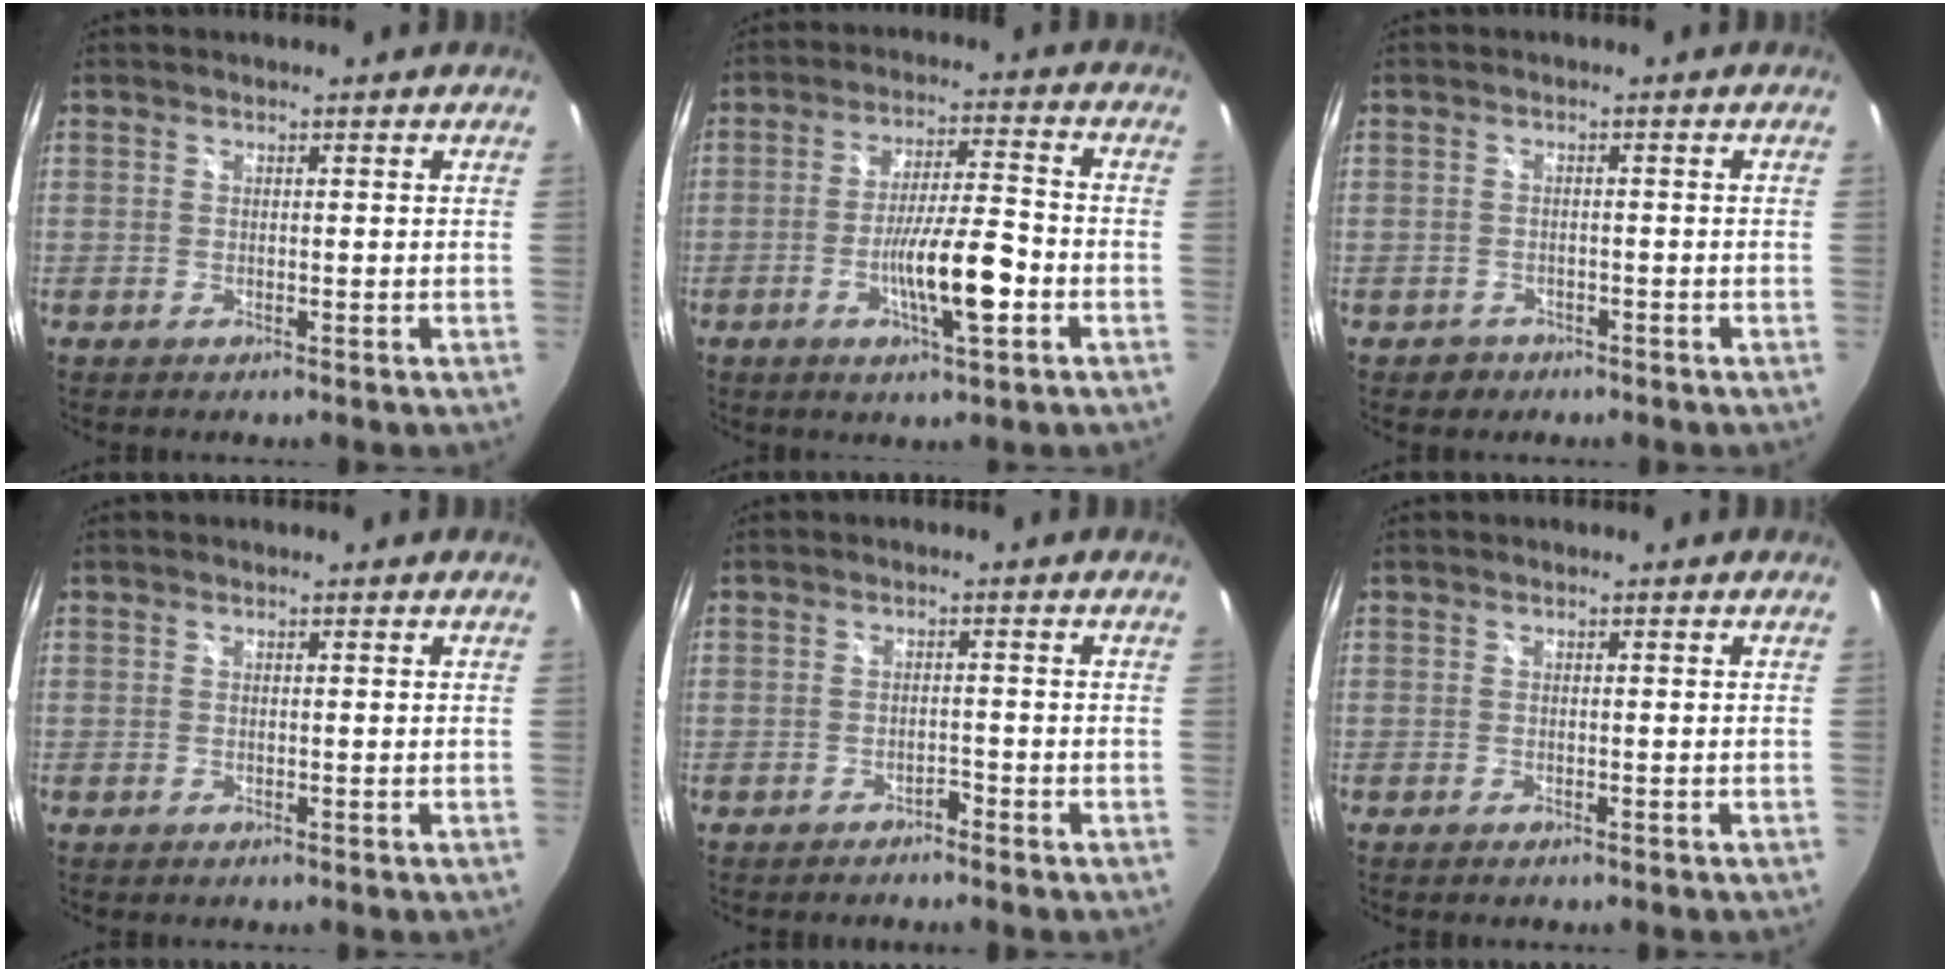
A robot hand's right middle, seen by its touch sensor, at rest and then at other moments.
{"total": 10.3, "force": [-3.8, 1.4, 9.4], "torque": [-0.174, -0.007, -0.064]}
{"total": 2.6, "force": [-1.6, 2.0, 0.3], "torque": [-0.015, 0.001, -0.020]}
{"total": 0.0}
{"total": 1.7, "force": [-1.6, 0.4, 0.2], "torque": [-0.010, -0.001, -0.025]}
{"total": 0.7, "force": [-0.6, 0.1, 0.3], "torque": [-0.005, -0.002, -0.010]}